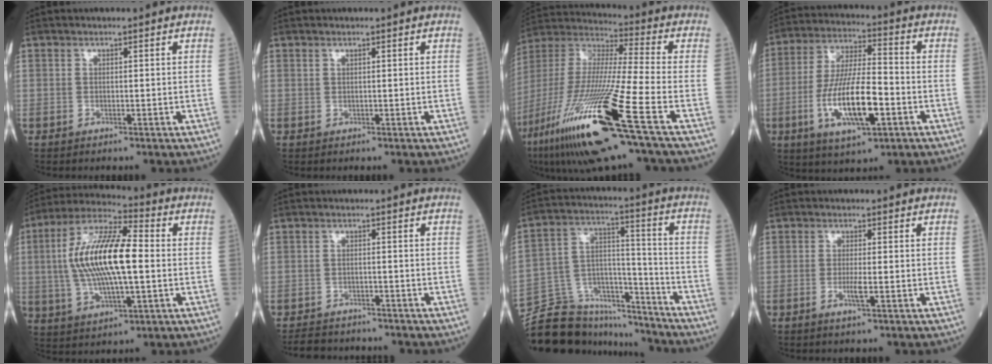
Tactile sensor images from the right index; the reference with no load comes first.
{"total": 0.0}
{"total": 25.5, "force": [-13.0, 0.4, 21.9], "torque": [-0.456, -0.065, -0.243]}
{"total": 13.8, "force": [-4.2, 3.4, 12.7], "torque": [-0.251, -0.006, -0.072]}
{"total": 16.3, "force": [0.4, 4.3, 15.7], "torque": [-0.318, 0.016, 0.006]}
{"total": 6.7, "force": [-6.1, 2.3, 1.5], "torque": [-0.023, -0.005, -0.088]}
{"total": 18.2, "force": [-16.8, 6.0, 3.8], "torque": [-0.072, 0.051, -0.271]}
{"total": 2.2, "force": [-0.8, -0.1, 2.0], "torque": [-0.042, -0.003, -0.015]}